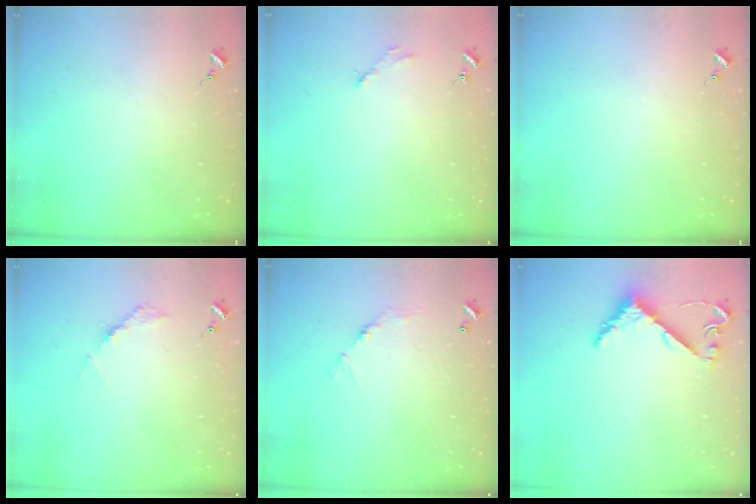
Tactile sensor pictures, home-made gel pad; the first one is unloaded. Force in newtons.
{"total": 2.8, "press": 2.8, "slide": 0.4}
{"total": 0.0}
{"total": 3.6, "press": 3.6, "slide": 0.5}
{"total": 6.7, "press": 6.7, "slide": 0.5}
{"total": 5.2, "press": 5.2, "slide": 0.4}